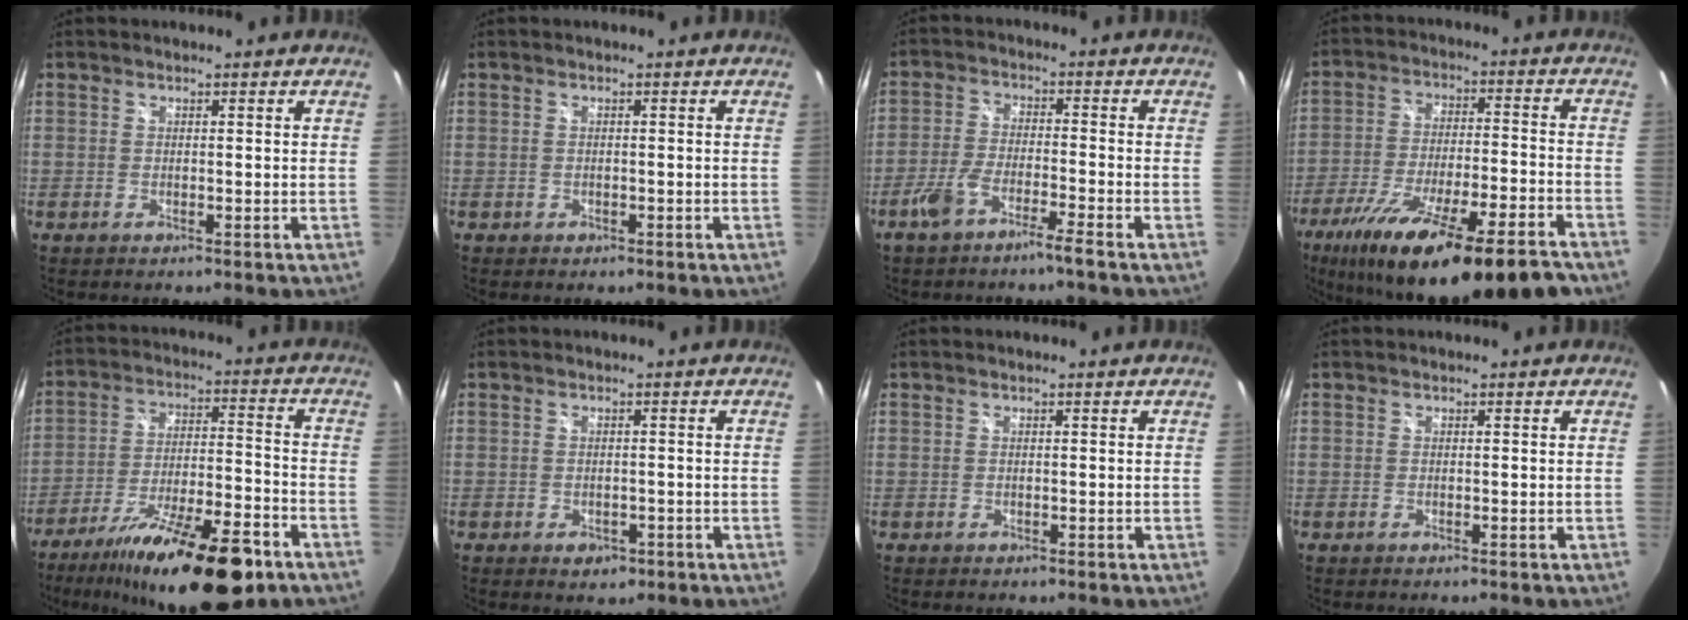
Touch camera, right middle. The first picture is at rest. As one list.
[{"total": 0.8, "force": [-0.4, 0.6, 0.2], "torque": [-0.004, -0.001, -0.006]}, {"total": 6.0, "force": [-4.3, 0.2, 4.2], "torque": [-0.105, -0.001, -0.085]}, {"total": 24.3, "force": [-18.0, 3.9, 15.9], "torque": [-0.276, -0.050, -0.279]}, {"total": 22.4, "force": [-15.5, 5.4, 15.3], "torque": [-0.266, -0.028, -0.241]}, {"total": 3.1, "force": [-1.5, 2.2, 1.6], "torque": [-0.030, -0.005, -0.016]}, {"total": 0.0}, {"total": 0.0}]